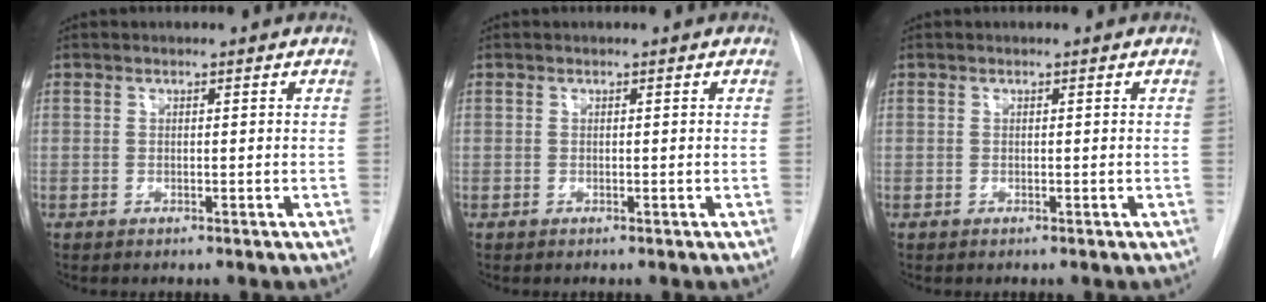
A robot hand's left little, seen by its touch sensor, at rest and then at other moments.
{"total": 0.0}
{"total": 0.0}